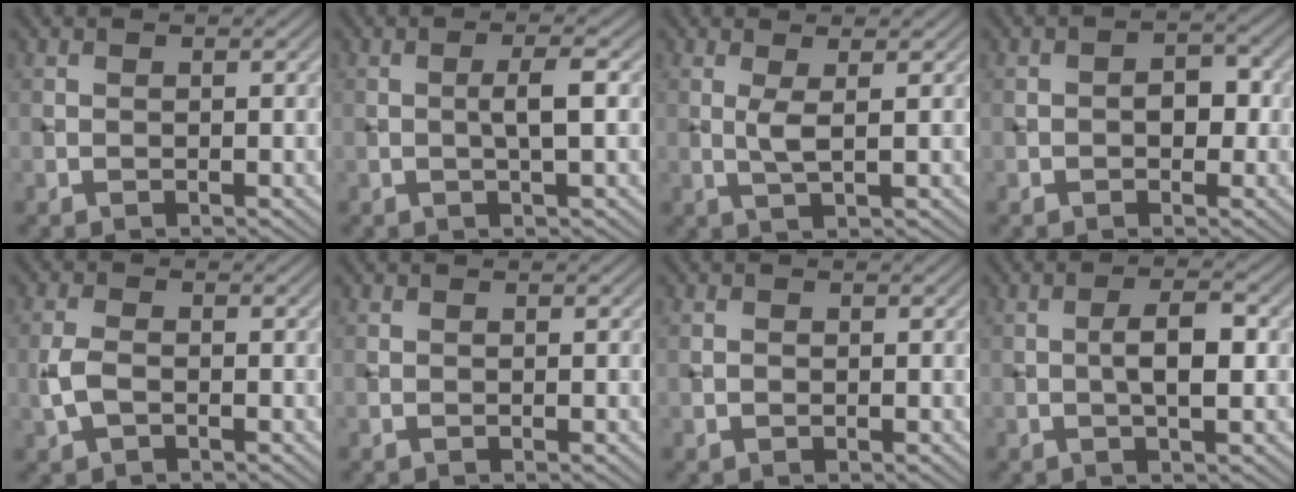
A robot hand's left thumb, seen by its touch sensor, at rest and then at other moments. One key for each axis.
{"total": 2.6, "fx": 0.0, "fy": 0.2, "fz": 2.6, "tx": -0.044, "ty": 0.006, "tz": -0.003}
{"total": 2.4, "fx": 0.6, "fy": 0.3, "fz": 2.3, "tx": -0.050, "ty": 0.000, "tz": 0.013}
{"total": 2.7, "fx": -0.4, "fy": 1.9, "fz": 2.0, "tx": -0.029, "ty": -0.001, "tz": -0.011}
{"total": 3.2, "fx": -0.9, "fy": 1.9, "fz": 2.5, "tx": -0.066, "ty": 0.000, "tz": -0.021}
{"total": 0.0}
{"total": 0.7, "fx": -0.1, "fy": 0.5, "fz": 0.4, "tx": -0.007, "ty": -0.001, "tz": -0.002}
{"total": 3.8, "fx": -0.2, "fy": 1.1, "fz": 3.6, "tx": -0.065, "ty": 0.008, "tz": -0.005}